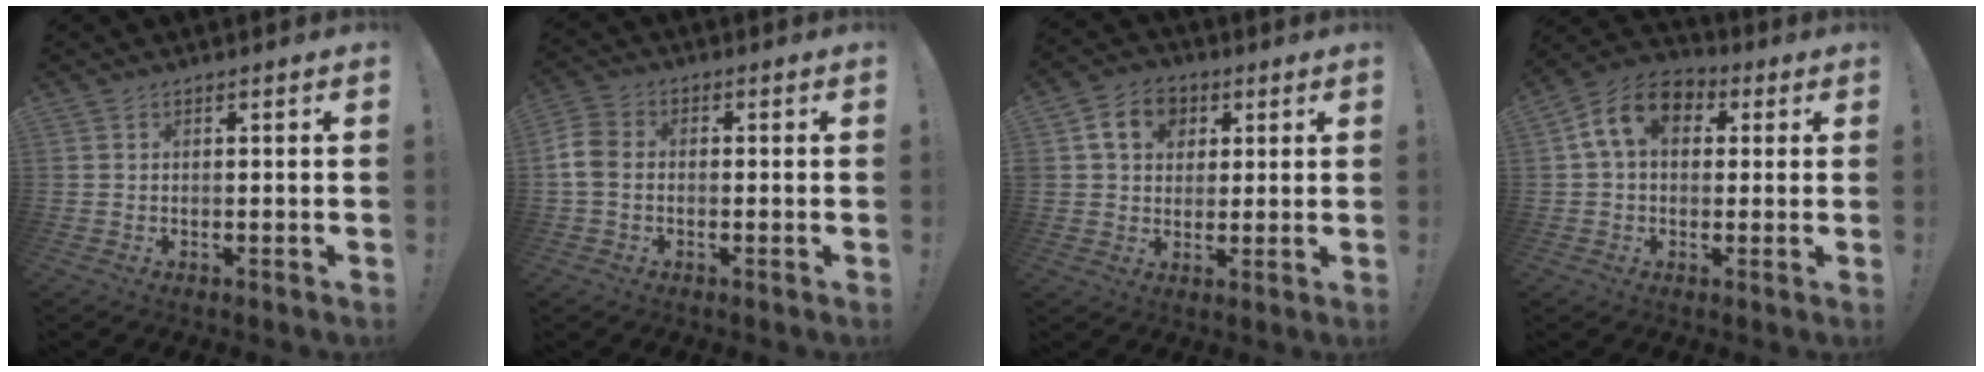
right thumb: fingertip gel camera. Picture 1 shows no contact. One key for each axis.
{"total": 6.9, "fx": -0.6, "fy": 5.0, "fz": 4.7, "tx": -0.114, "ty": 0.010, "tz": -0.006}
{"total": 10.4, "fx": 3.9, "fy": 8.4, "fz": 4.7, "tx": -0.070, "ty": -0.004, "tz": 0.076}
{"total": 11.8, "fx": 3.4, "fy": 8.1, "fz": 7.9, "tx": -0.138, "ty": 0.013, "tz": 0.069}